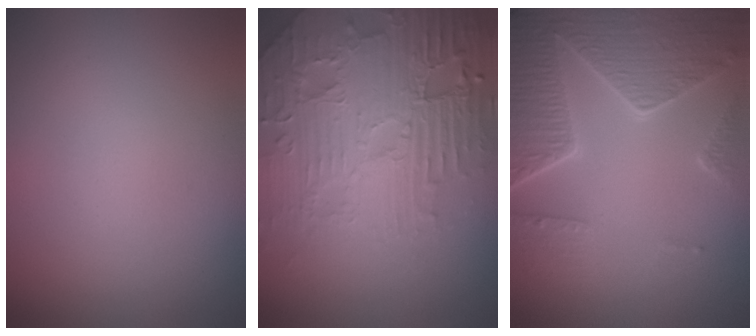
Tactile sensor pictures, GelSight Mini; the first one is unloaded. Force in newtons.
{"total": 7.6, "press": 6.1, "slide": 4.7}
{"total": 7.9, "press": 6.0, "slide": 5.1}